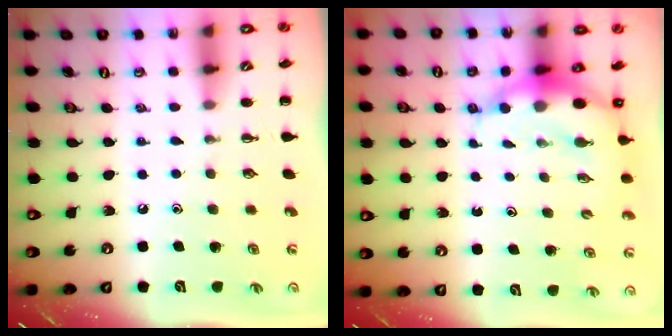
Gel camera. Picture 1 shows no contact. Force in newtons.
{"total": 7.1, "press": 6.9, "slide": 1.7}